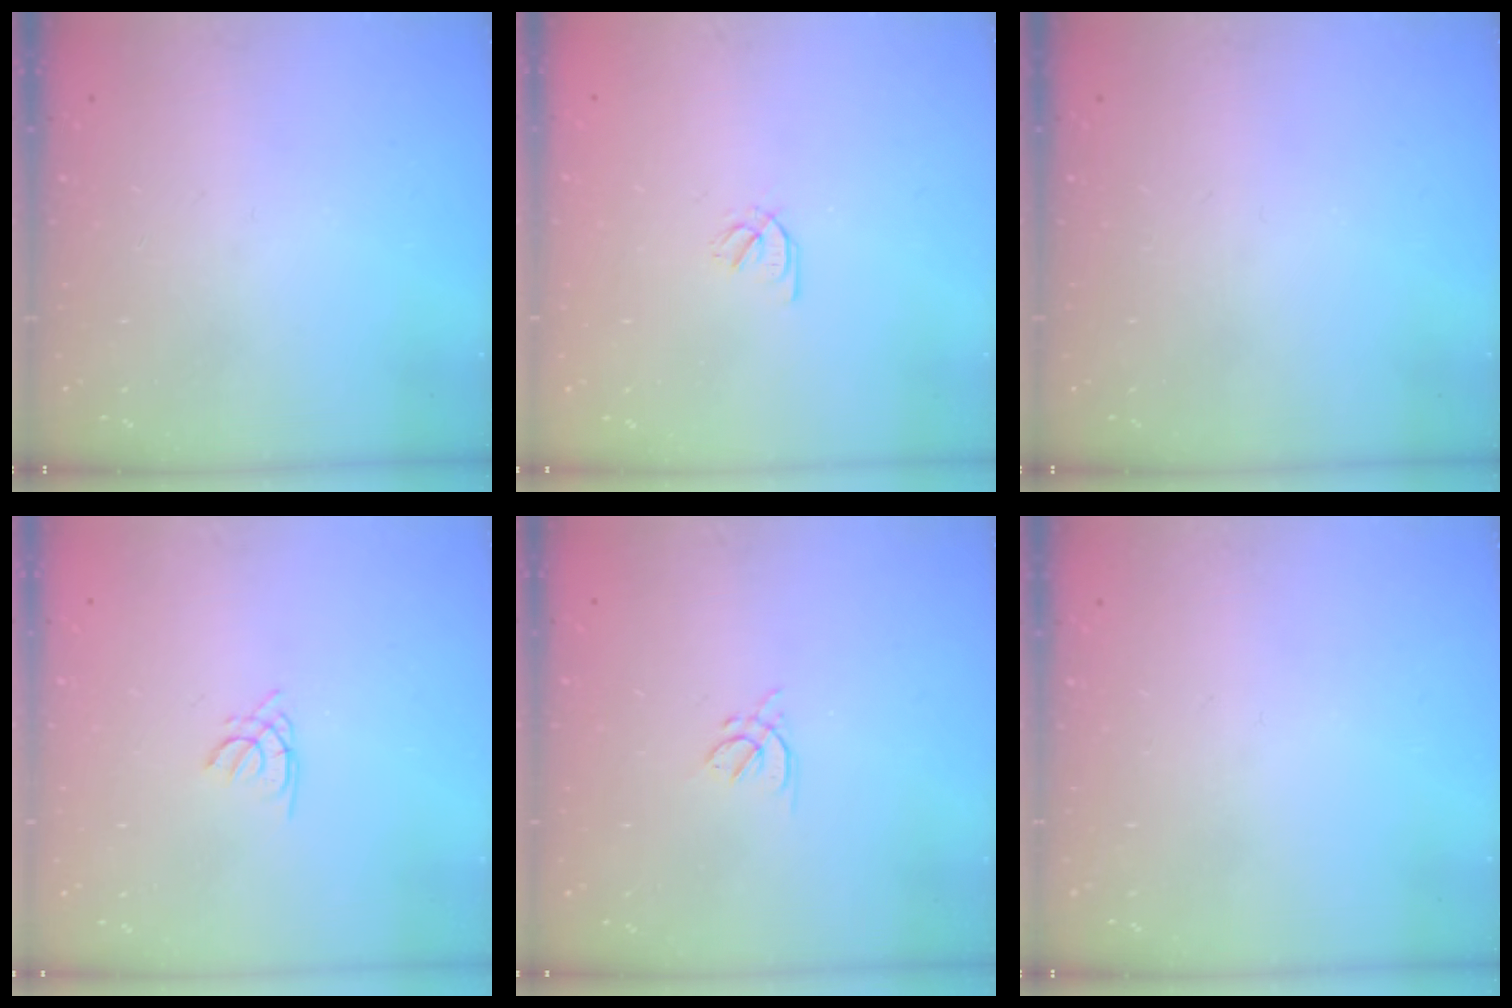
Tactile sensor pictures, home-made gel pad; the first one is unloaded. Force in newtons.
{"total": 2.1, "press": 1.9, "slide": 0.8}
{"total": 0.0}
{"total": 1.3, "press": 1.2, "slide": 0.4}
{"total": 2.5, "press": 2.4, "slide": 0.6}
{"total": 0.0}